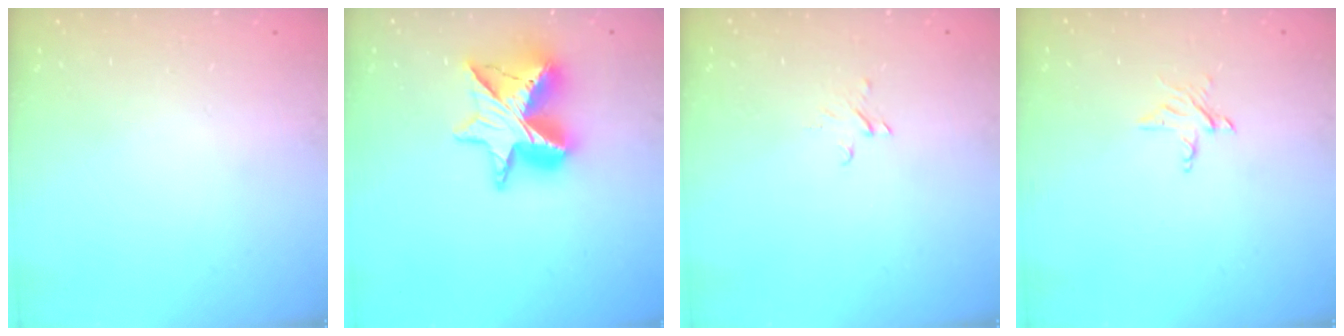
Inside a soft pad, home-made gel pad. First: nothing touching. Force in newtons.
{"total": 14.6, "press": 14.6, "slide": 1.3}
{"total": 2.2, "press": 2.2, "slide": 0.2}
{"total": 3.7, "press": 3.7, "slide": 0.3}